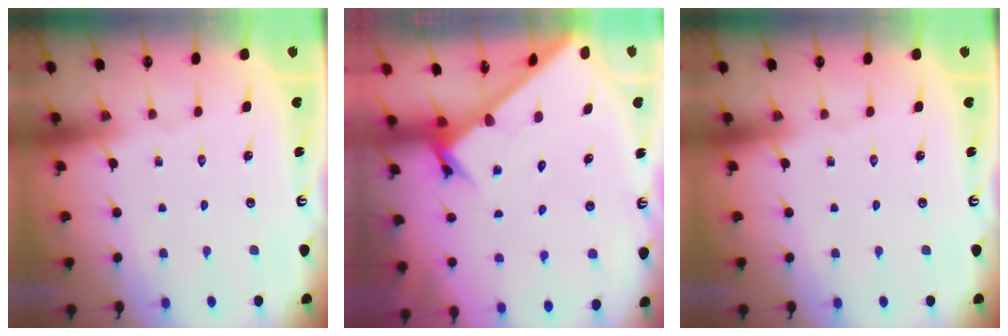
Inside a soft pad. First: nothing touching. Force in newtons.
{"total": 2.7, "press": 2.7, "slide": 0.3}
{"total": 0.0}